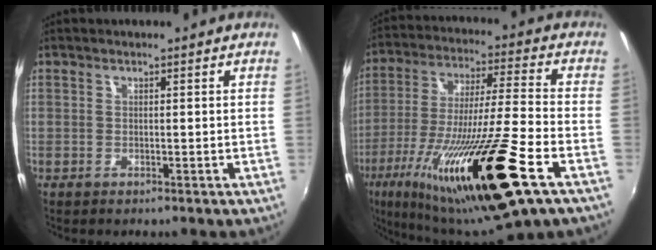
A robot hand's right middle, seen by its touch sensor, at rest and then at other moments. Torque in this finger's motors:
{"motor_torque": [1.25, -0.89, 1.05, 0.21]}